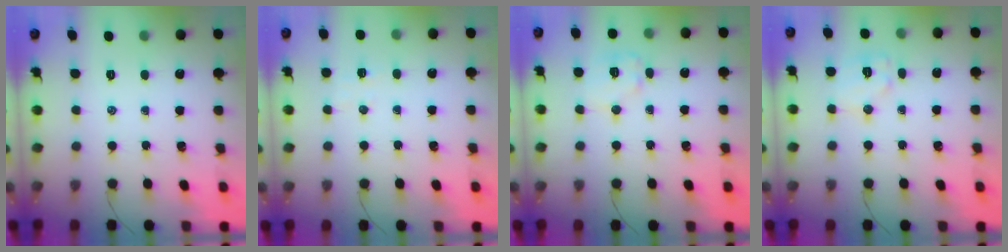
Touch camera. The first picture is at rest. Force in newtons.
{"total": 2.9, "press": 2.8, "slide": 0.7}
{"total": 7.4, "press": 7.4, "slide": 0.8}
{"total": 7.3, "press": 7.2, "slide": 0.4}